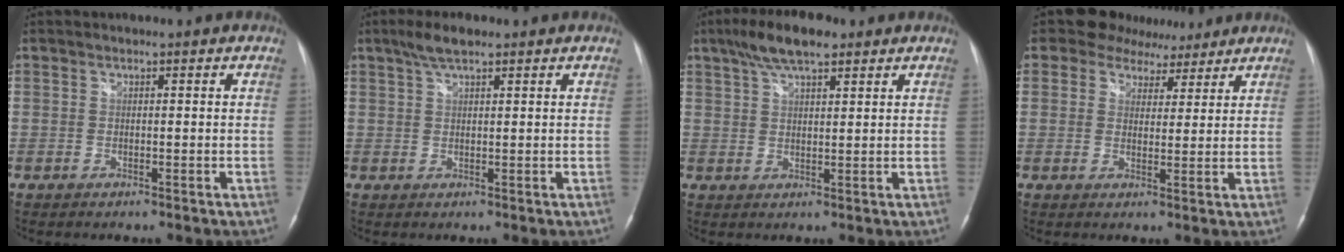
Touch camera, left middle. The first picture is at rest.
{"total": 3.9, "force": [2.7, 0.9, 2.6], "torque": [-0.055, 0.013, 0.051]}
{"total": 7.9, "force": [5.3, 2.2, 5.3], "torque": [-0.104, 0.021, 0.092]}
{"total": 6.7, "force": [5.1, 4.3, 0.6], "torque": [-0.003, 0.011, 0.069]}